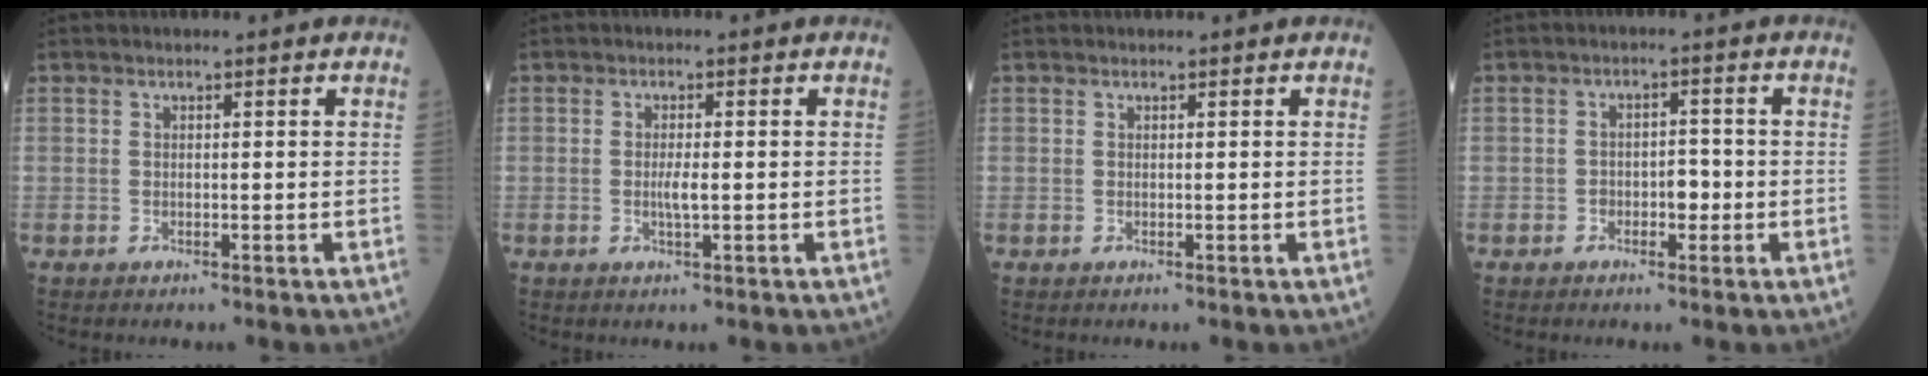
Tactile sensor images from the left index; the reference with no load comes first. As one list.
[{"total": 1.8, "force": [-0.4, 0.0, 1.8], "torque": [-0.036, -0.006, -0.009]}, {"total": 0.6, "force": [0.6, 0.0, 0.1], "torque": [-0.003, 0.003, 0.008]}, {"total": 2.8, "force": [-1.1, 1.5, 2.1], "torque": [-0.024, 0.005, -0.019]}]